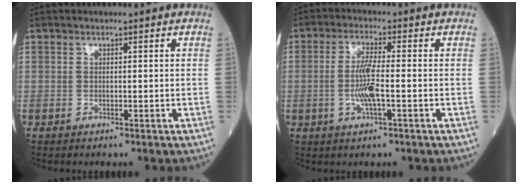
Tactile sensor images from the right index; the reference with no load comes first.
{"total": 5.7, "force": [-1.0, 0.4, 5.6], "torque": [-0.117, -0.005, -0.021]}